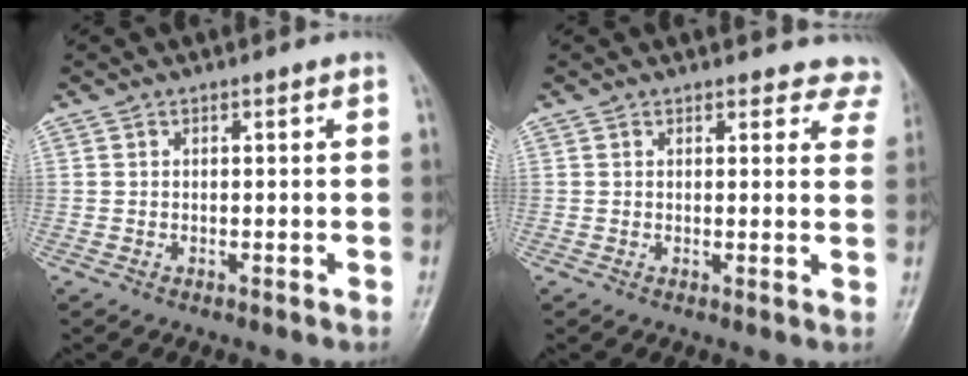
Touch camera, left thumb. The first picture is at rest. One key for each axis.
{"total": 6.7, "fx": 6.2, "fy": 2.6, "fz": 0.2, "tx": 0.056, "ty": -0.023, "tz": 0.035}